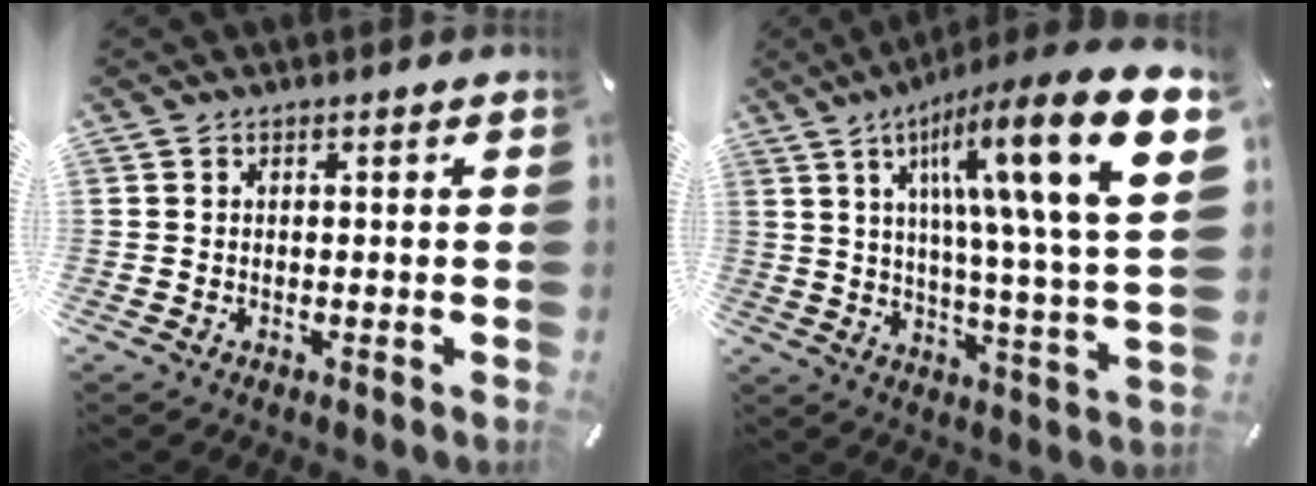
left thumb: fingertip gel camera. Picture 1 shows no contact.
{"total": 24.5, "force": [10.4, 4.1, 21.8], "torque": [-0.347, -0.062, 0.150]}